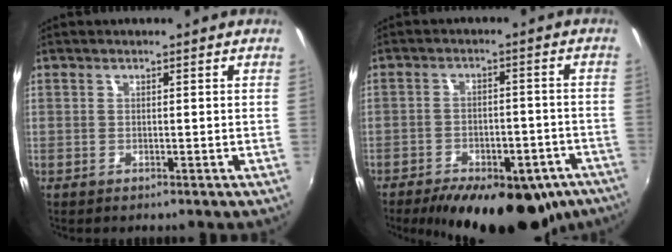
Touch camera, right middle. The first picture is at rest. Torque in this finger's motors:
{"motor_torque": [1.08, -1.06, 0.39, 0.21]}